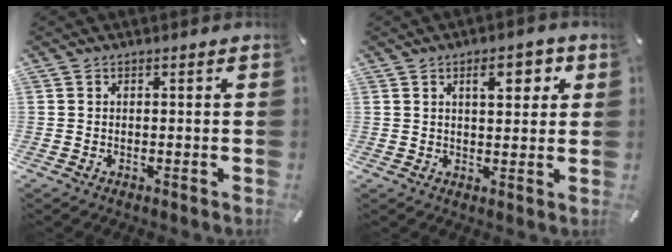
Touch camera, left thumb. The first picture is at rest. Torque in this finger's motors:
{"motor_torque": [0.95, 1.36, 0.36, -0.75, 0.00]}